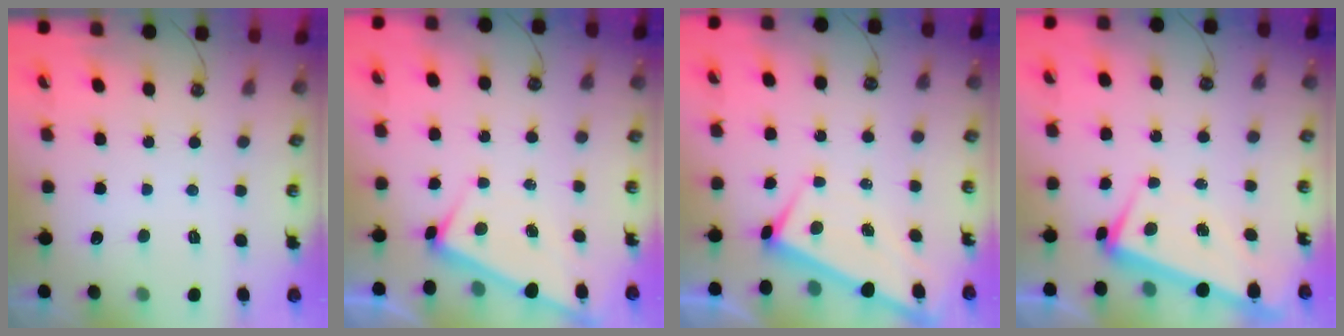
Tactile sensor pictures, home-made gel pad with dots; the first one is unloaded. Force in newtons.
{"total": 4.2, "press": 4.2, "slide": 0.2}
{"total": 1.3, "press": 1.2, "slide": 0.3}
{"total": 0.8, "press": 0.6, "slide": 0.6}